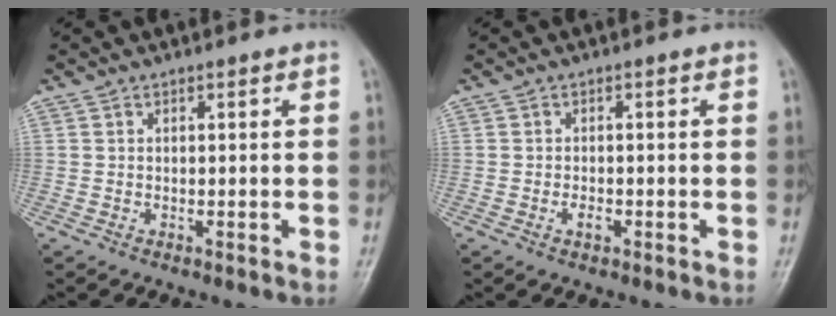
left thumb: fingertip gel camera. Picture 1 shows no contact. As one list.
[{"total": 1.5, "force": [-0.6, 0.8, 1.1], "torque": [-0.019, 0.002, -0.011]}]